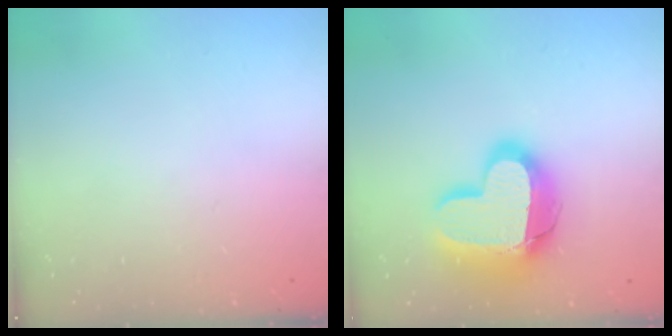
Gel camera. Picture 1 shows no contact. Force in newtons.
{"total": 18.9, "press": 18.9, "slide": 1.2}